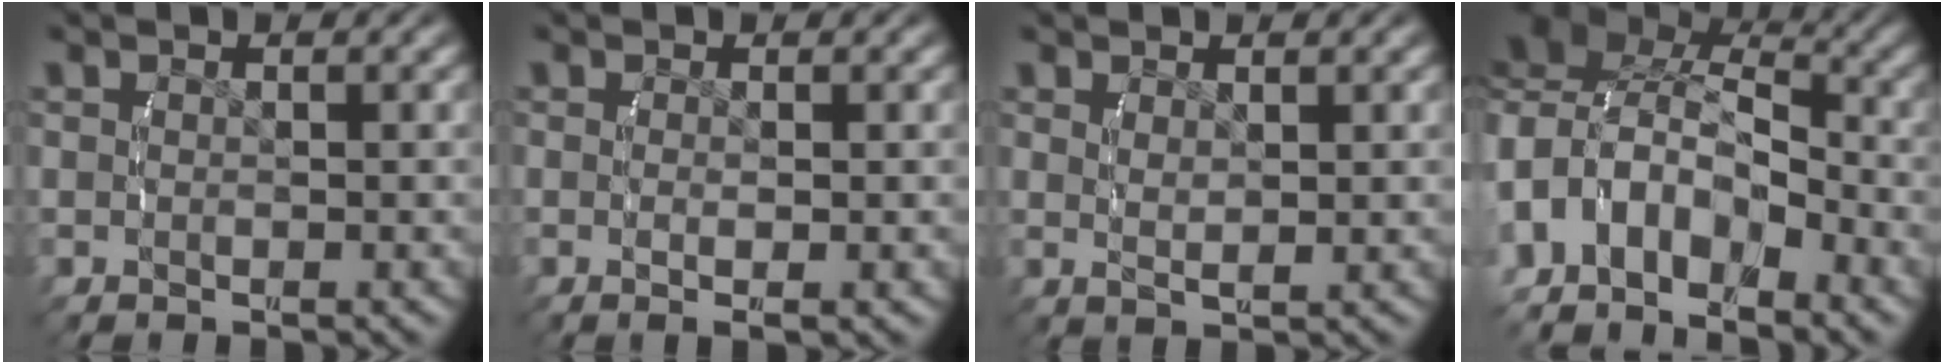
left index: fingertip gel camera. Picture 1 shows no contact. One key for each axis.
{"total": 1.5, "fx": -0.4, "fy": -0.3, "fz": 1.3, "tx": -0.027, "ty": -0.008, "tz": -0.002}
{"total": 1.3, "fx": 0.8, "fy": -0.4, "fz": 1.0, "tx": -0.016, "ty": -0.008, "tz": 0.024}
{"total": 12.2, "fx": -1.4, "fy": 9.8, "fz": 7.1, "tx": -0.157, "ty": -0.020, "tz": -0.028}